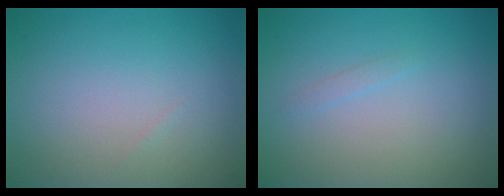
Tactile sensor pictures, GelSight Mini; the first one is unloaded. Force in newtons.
{"total": 0.5, "press": 0.5, "slide": 0.1}